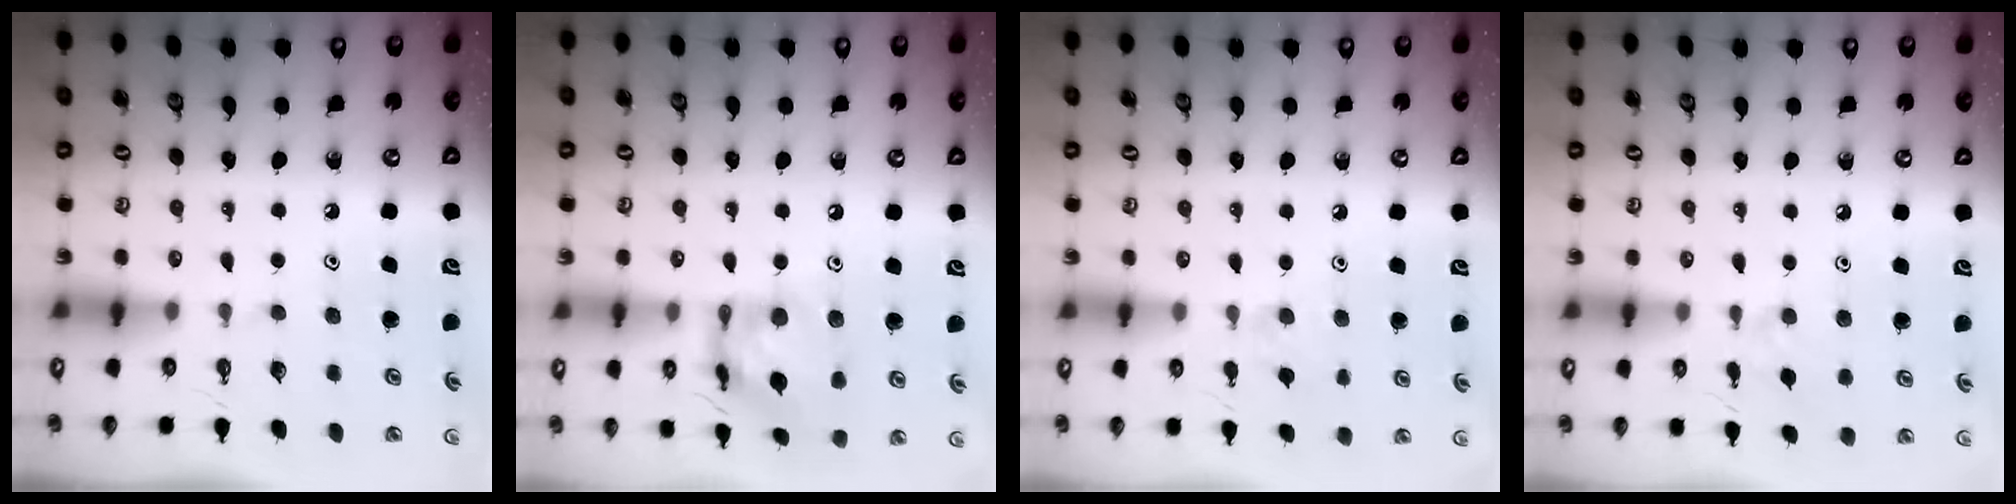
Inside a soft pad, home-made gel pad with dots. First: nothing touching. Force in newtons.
{"total": 14.1, "press": 14.0, "slide": 1.2}
{"total": 5.5, "press": 5.4, "slide": 0.8}
{"total": 3.2, "press": 3.1, "slide": 0.5}